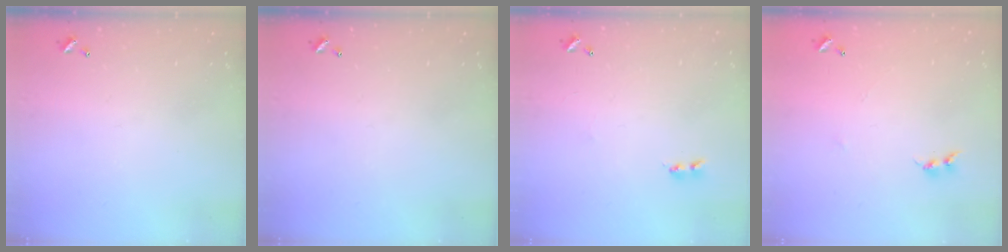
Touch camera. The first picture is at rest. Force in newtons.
{"total": 0.0}
{"total": 2.2, "press": 2.1, "slide": 0.6}
{"total": 6.7, "press": 6.7, "slide": 0.5}